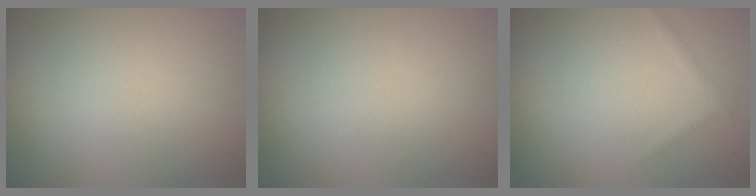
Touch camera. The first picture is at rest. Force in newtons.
{"total": 0.0}
{"total": 0.6, "press": 0.6, "slide": 0.0}